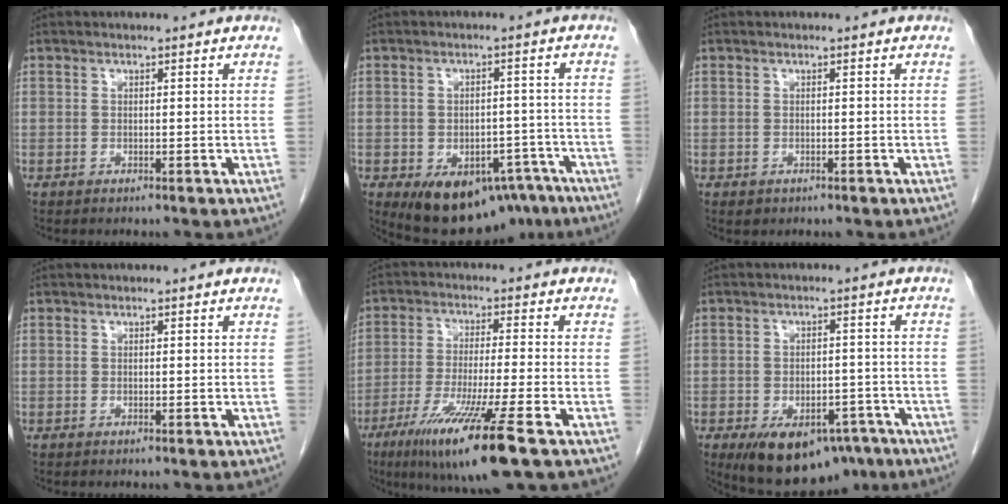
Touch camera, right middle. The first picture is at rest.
{"total": 14.0, "force": [-8.3, 8.2, 7.6], "torque": [-0.110, 0.011, -0.109]}
{"total": 0.9, "force": [-0.5, 0.7, 0.3], "torque": [-0.008, 0.001, -0.002]}
{"total": 0.0}
{"total": 13.6, "force": [-7.5, -0.2, 11.4], "torque": [-0.212, -0.043, -0.129]}
{"total": 13.5, "force": [-8.4, 7.4, 7.5], "torque": [-0.122, 0.002, -0.116]}